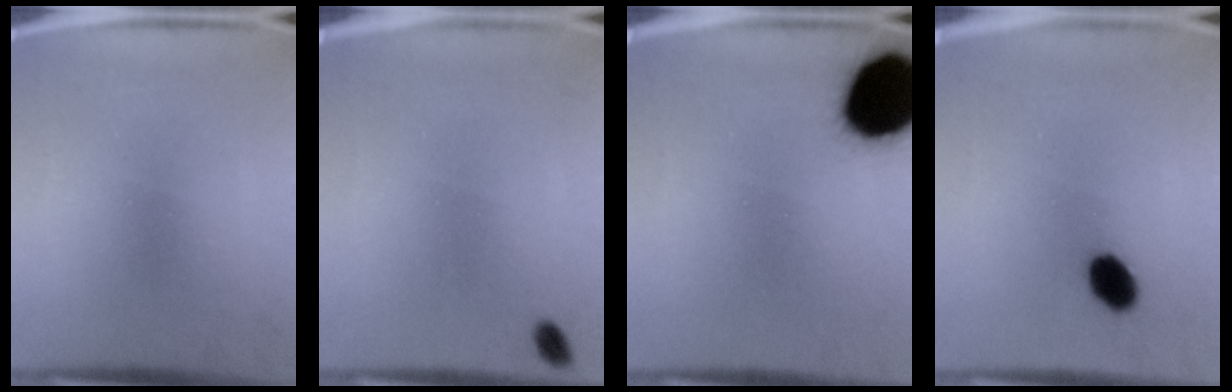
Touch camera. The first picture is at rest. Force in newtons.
{"total": 4.1}
{"total": 19.8}
{"total": 5.4}